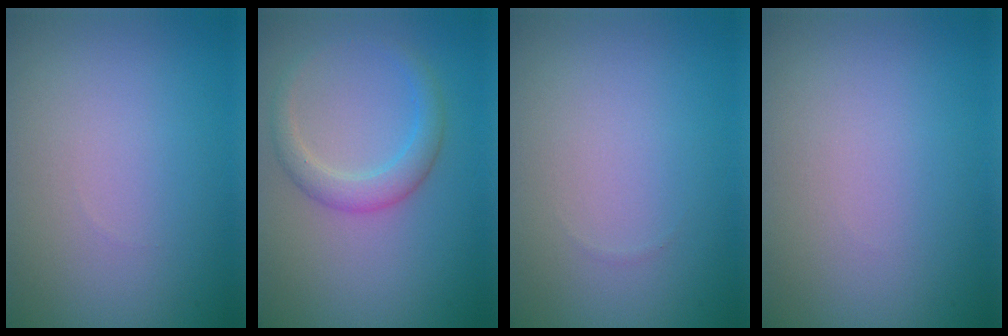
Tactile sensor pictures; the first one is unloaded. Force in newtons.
{"total": 2.8, "press": 2.8, "slide": 0.1}
{"total": 0.0}
{"total": 0.0}